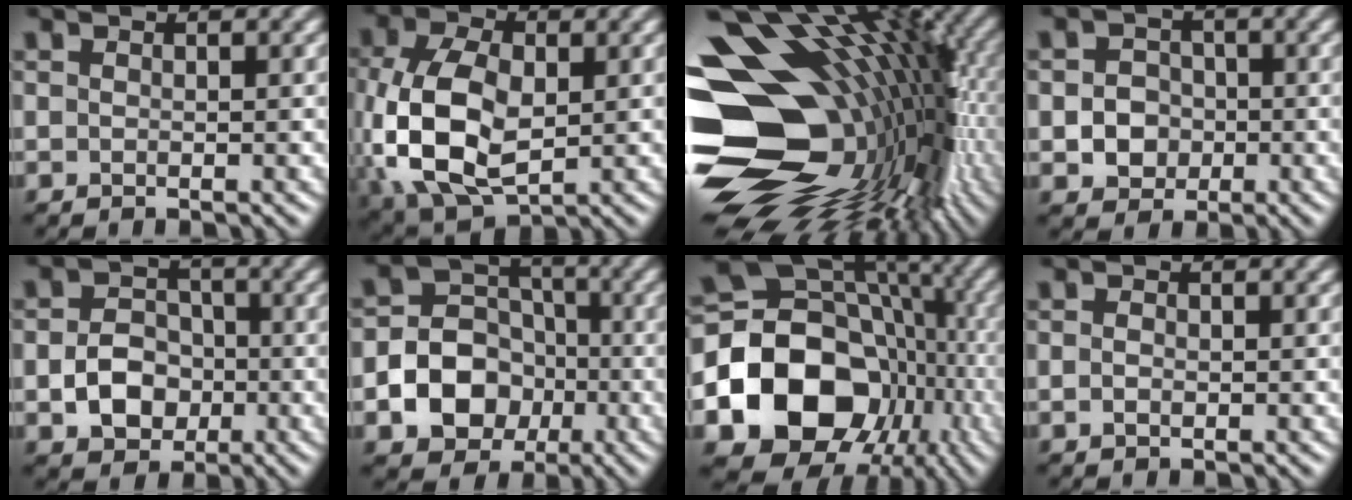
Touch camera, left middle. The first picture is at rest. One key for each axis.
{"total": 10.3, "fx": -0.8, "fy": 6.6, "fz": 7.8, "tx": -0.193, "ty": -0.012, "tz": -0.011}
{"total": 19.7, "fx": -2.6, "fy": 13.5, "fz": 14.0, "tx": -0.239, "ty": 0.001, "tz": -0.040}
{"total": 3.3, "fx": -0.6, "fy": 2.9, "fz": 1.5, "tx": -0.010, "ty": -0.003, "tz": -0.015}
{"total": 4.6, "fx": -1.2, "fy": 3.6, "fz": 2.6, "tx": -0.041, "ty": -0.001, "tz": -0.021}
{"total": 8.6, "fx": -2.6, "fy": 7.3, "fz": 3.8, "tx": -0.051, "ty": -0.003, "tz": -0.072}
{"total": 16.5, "fx": -4.0, "fy": 13.3, "fz": 8.9, "tx": -0.170, "ty": -0.018, "tz": -0.069}
{"total": 0.8, "fx": -0.1, "fy": 0.5, "fz": 0.5, "tx": -0.011, "ty": -0.003, "tz": -0.003}